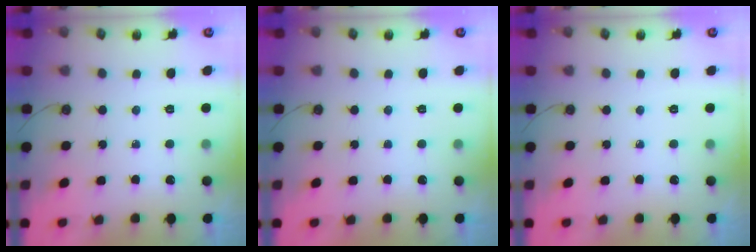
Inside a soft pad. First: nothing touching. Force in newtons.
{"total": 0.0}
{"total": 0.0}